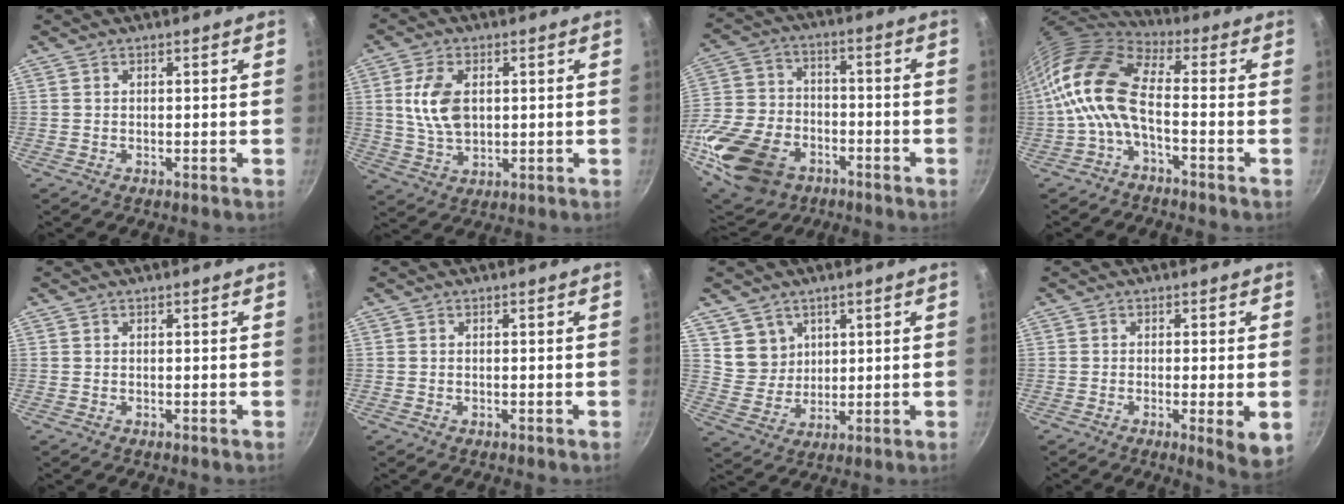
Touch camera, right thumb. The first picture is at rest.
{"total": 9.3, "force": [1.6, 5.7, 7.2], "torque": [-0.130, -0.006, 0.033]}
{"total": 23.2, "force": [-9.7, 16.1, 13.7], "torque": [-0.276, 0.031, -0.166]}
{"total": 12.3, "force": [-2.0, 5.7, 10.8], "torque": [-0.210, 0.027, -0.053]}
{"total": 0.0}
{"total": 0.0}
{"total": 6.4, "force": [3.2, 5.4, 1.4], "torque": [-0.002, -0.015, 0.068]}
{"total": 6.9, "force": [-1.9, 0.9, 6.6], "torque": [-0.096, -0.004, -0.025]}